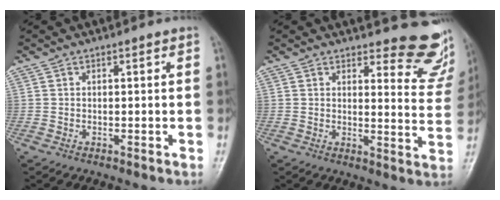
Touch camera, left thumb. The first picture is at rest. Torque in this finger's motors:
{"motor_torque": [4.74, 0.27, 0.44, -0.58, 0.00]}